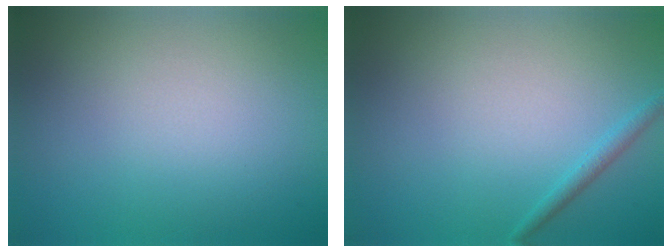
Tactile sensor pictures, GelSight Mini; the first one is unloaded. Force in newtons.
{"total": 1.1, "press": 1.1, "slide": 0.0}